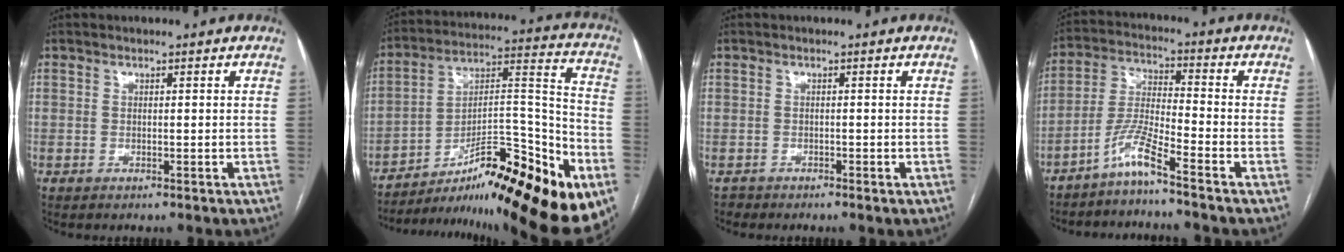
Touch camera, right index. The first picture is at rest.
{"total": 27.6, "force": [-17.4, 3.7, 21.1], "torque": [-0.250, 0.019, -0.267]}
{"total": 1.0, "force": [-0.8, 0.5, -0.4], "torque": [0.003, -0.001, -0.018]}
{"total": 6.4, "force": [-4.9, -0.8, 4.0], "torque": [-0.093, -0.012, -0.103]}